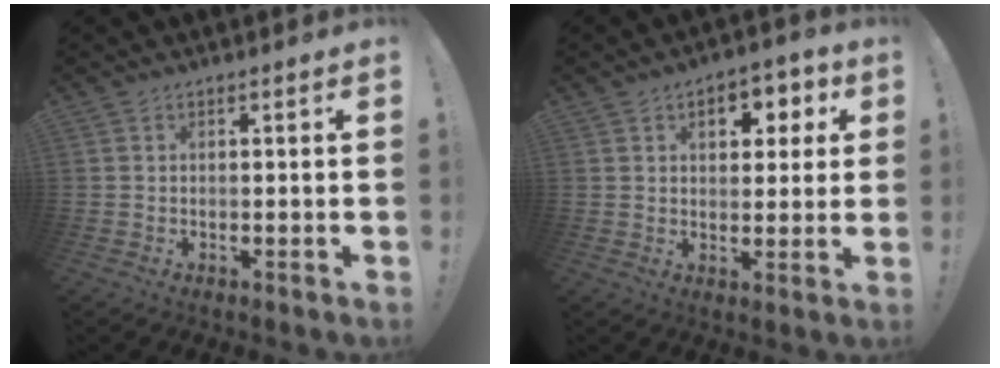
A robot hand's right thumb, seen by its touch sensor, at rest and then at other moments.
{"total": 7.7, "force": [2.6, 5.3, 5.0], "torque": [-0.054, -0.006, 0.040]}